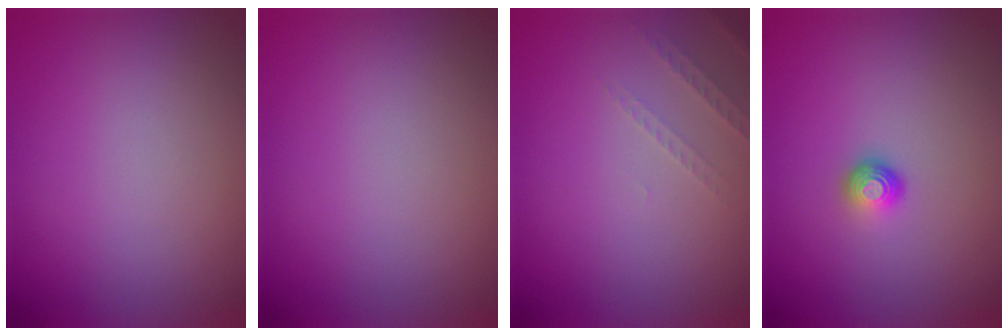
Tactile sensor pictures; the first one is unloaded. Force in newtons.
{"total": 0.0}
{"total": 1.3, "press": 1.2, "slide": 0.4}
{"total": 1.4, "press": 1.0, "slide": 1.0}